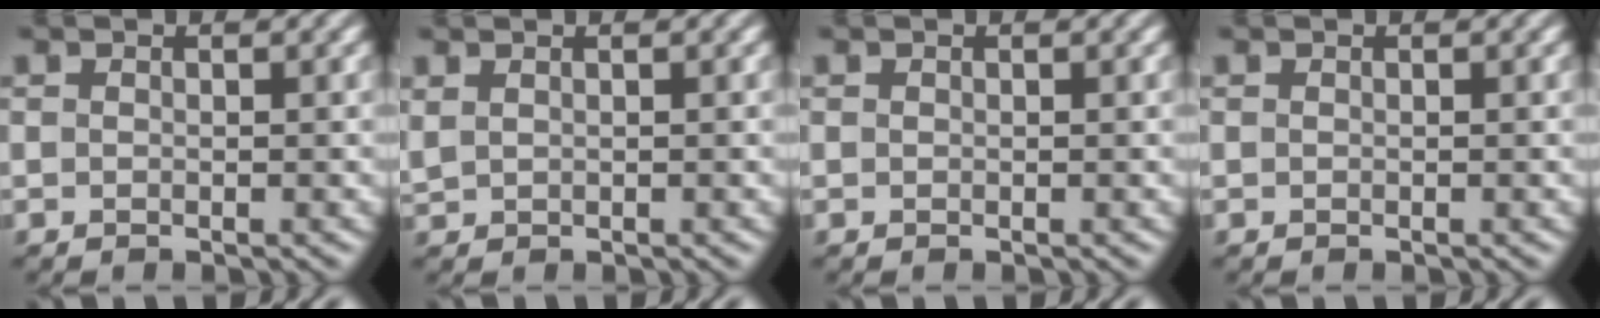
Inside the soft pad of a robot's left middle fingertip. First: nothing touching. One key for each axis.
{"total": 0.7, "fx": 0.5, "fy": 0.2, "fz": 0.3, "tx": -0.011, "ty": 0.001, "tz": 0.015}
{"total": 0.0}
{"total": 0.0}